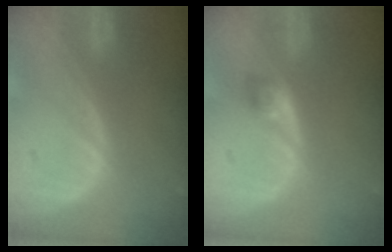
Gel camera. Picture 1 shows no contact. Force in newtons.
{"total": 2.5, "press": 2.3, "slide": 1.0}